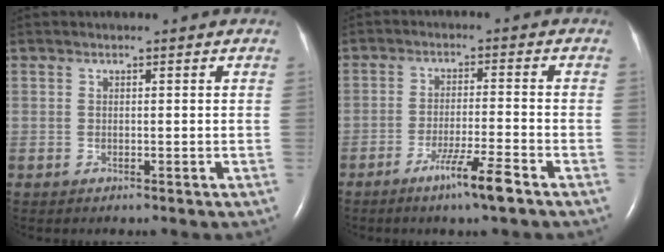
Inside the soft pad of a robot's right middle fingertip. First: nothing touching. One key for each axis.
{"total": 6.3, "fx": -4.1, "fy": -0.6, "fz": 4.8, "tx": -0.087, "ty": -0.012, "tz": -0.076}